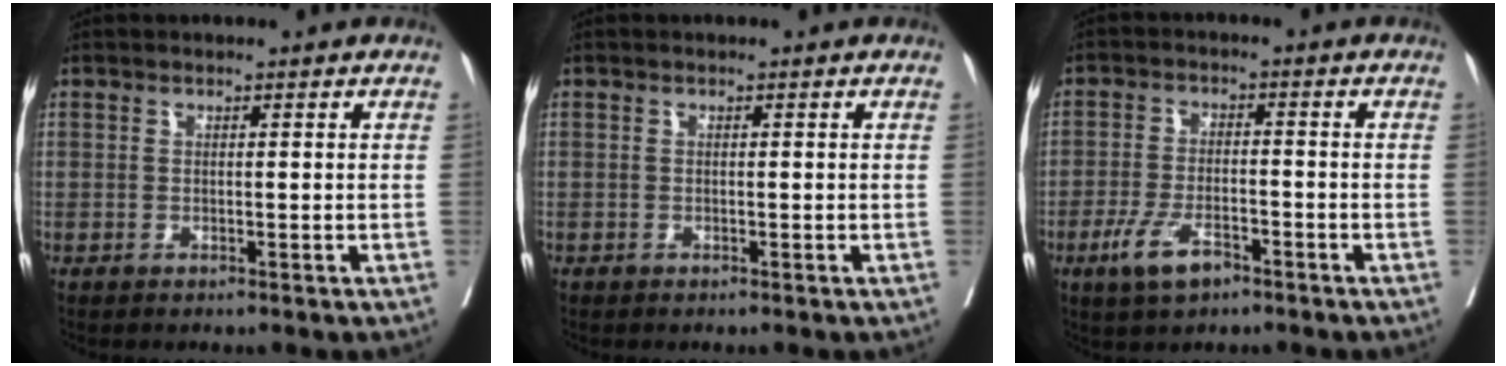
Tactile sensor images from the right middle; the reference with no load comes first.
{"total": 0.0}
{"total": 6.0, "force": [-3.4, 2.1, 4.4], "torque": [-0.097, -0.007, -0.060]}